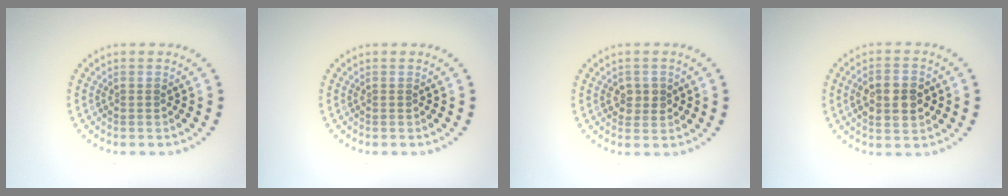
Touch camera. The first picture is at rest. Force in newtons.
{"total": 0.0}
{"total": 1.8, "press": 1.8, "slide": 0.1}
{"total": 4.3, "press": 4.3, "slide": 0.4}